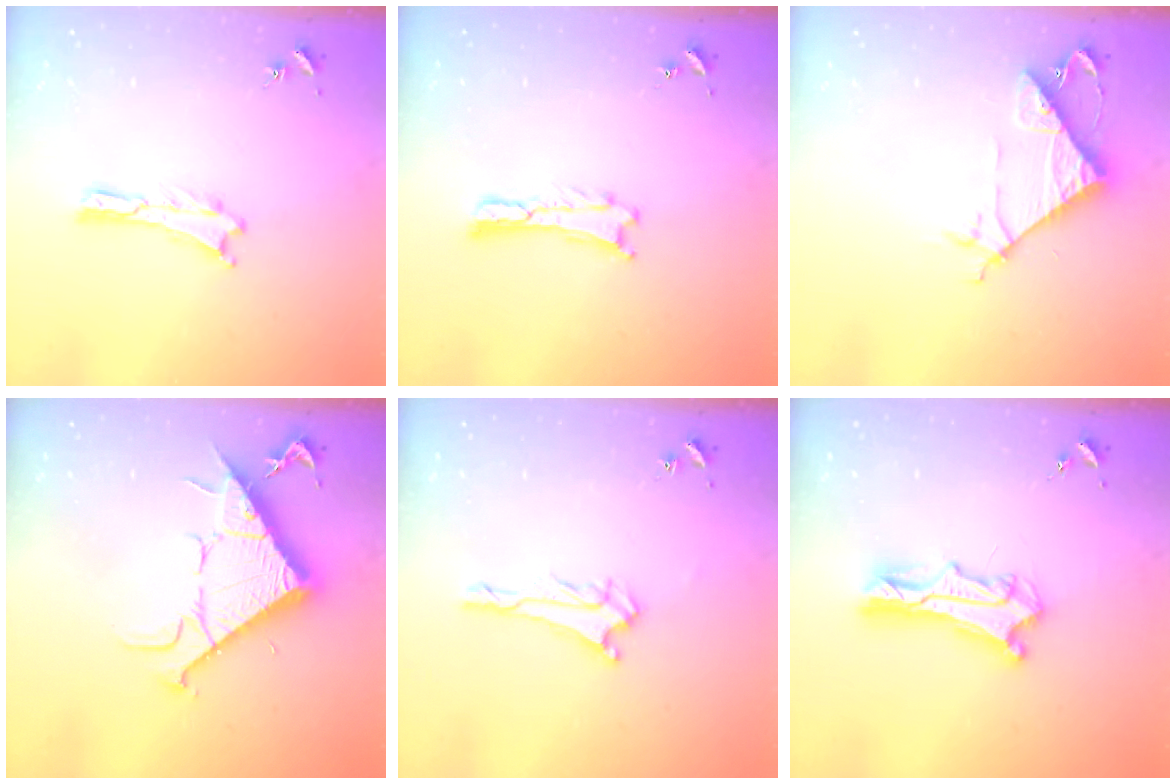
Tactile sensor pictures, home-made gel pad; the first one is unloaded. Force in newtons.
{"total": 0.0}
{"total": 7.7, "press": 7.7, "slide": 0.7}
{"total": 12.4, "press": 12.4, "slide": 0.2}
{"total": 3.6, "press": 3.6, "slide": 0.4}
{"total": 6.6, "press": 6.6, "slide": 0.5}